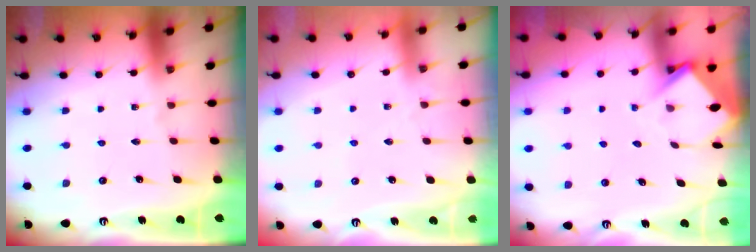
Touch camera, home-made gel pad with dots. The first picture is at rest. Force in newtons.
{"total": 2.4, "press": 2.4, "slide": 0.4}
{"total": 4.0, "press": 4.0, "slide": 0.3}